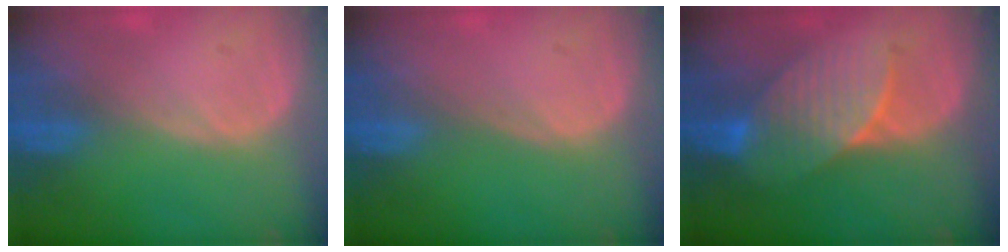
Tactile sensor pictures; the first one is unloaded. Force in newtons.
{"total": 0.0}
{"total": 7.3, "press": 7.2, "slide": 1.3}